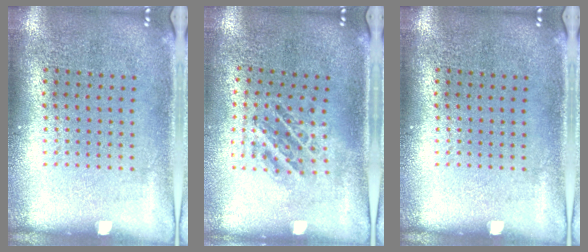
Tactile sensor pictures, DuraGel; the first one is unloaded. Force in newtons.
{"total": 1.0, "press": 1.0, "slide": 0.1}
{"total": 0.0}